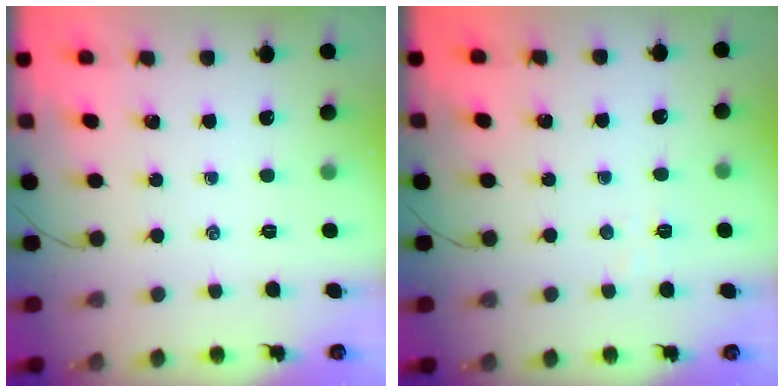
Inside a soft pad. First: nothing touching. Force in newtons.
{"total": 2.4, "press": 2.3, "slide": 0.6}